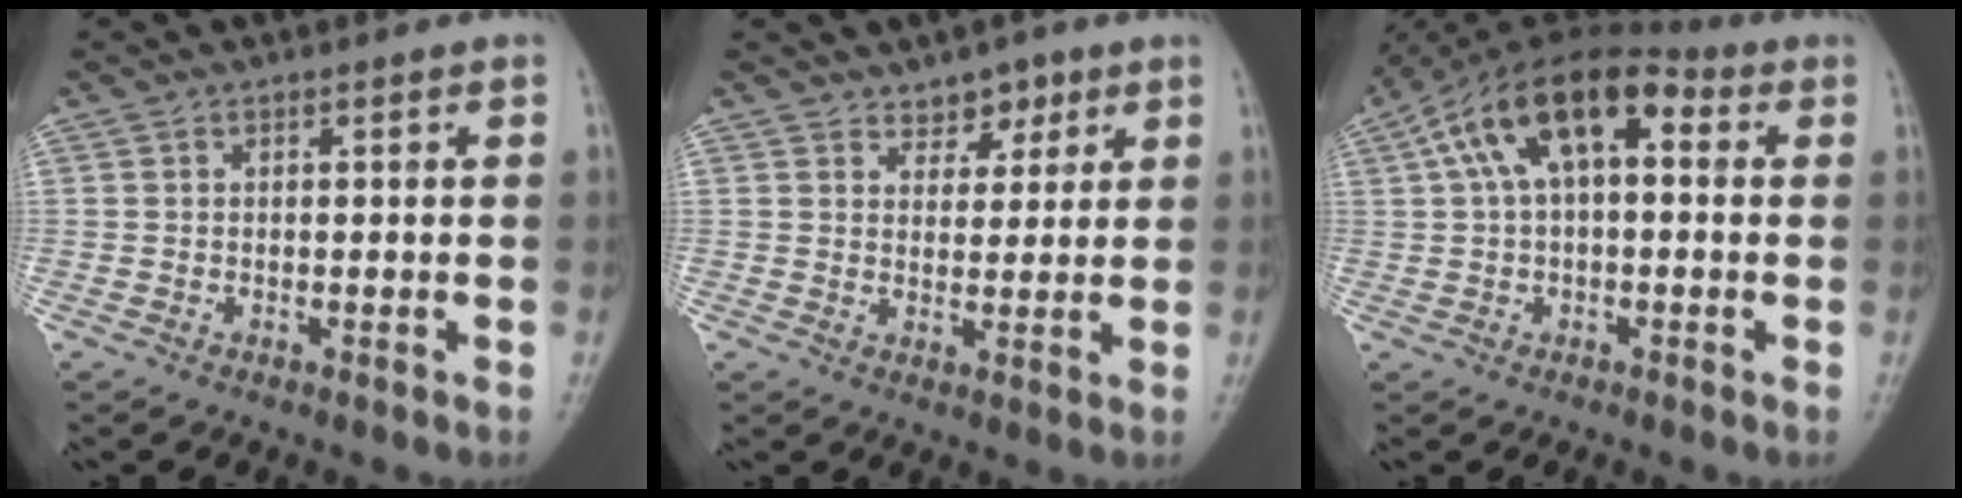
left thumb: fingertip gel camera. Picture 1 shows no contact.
{"total": 4.2, "force": [2.8, 2.7, 1.5], "torque": [0.011, -0.016, 0.042]}
{"total": 14.1, "force": [3.4, 7.5, 11.4], "torque": [-0.192, 0.041, 0.048]}